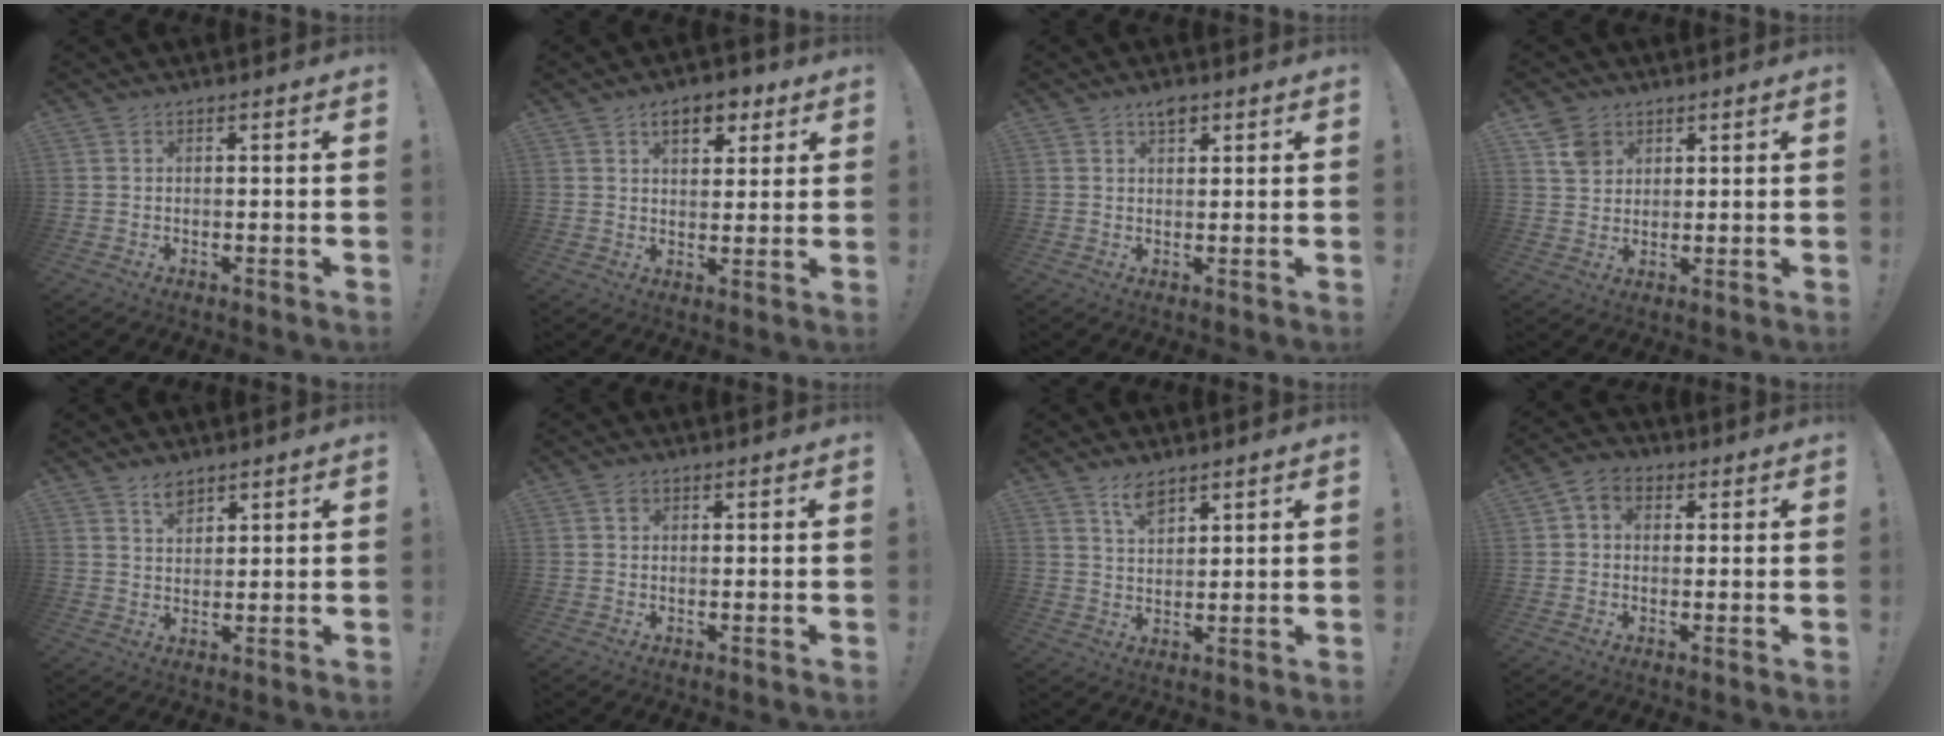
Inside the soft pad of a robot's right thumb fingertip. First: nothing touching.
{"total": 8.1, "force": [4.2, 4.6, 5.1], "torque": [-0.071, -0.005, 0.073]}
{"total": 3.1, "force": [2.0, 1.9, 1.5], "torque": [-0.017, -0.005, 0.032]}
{"total": 6.1, "force": [3.6, 4.6, 1.9], "torque": [-0.026, -0.015, 0.071]}
{"total": 4.3, "force": [3.3, 2.1, 1.7], "torque": [-0.016, -0.018, 0.057]}
{"total": 1.0, "force": [0.5, 0.8, 0.4], "torque": [-0.003, 0.001, 0.008]}
{"total": 5.6, "force": [4.2, 2.3, 2.9], "torque": [-0.051, -0.022, 0.074]}
{"total": 3.9, "force": [0.4, 3.1, 2.2], "torque": [-0.039, 0.007, 0.009]}